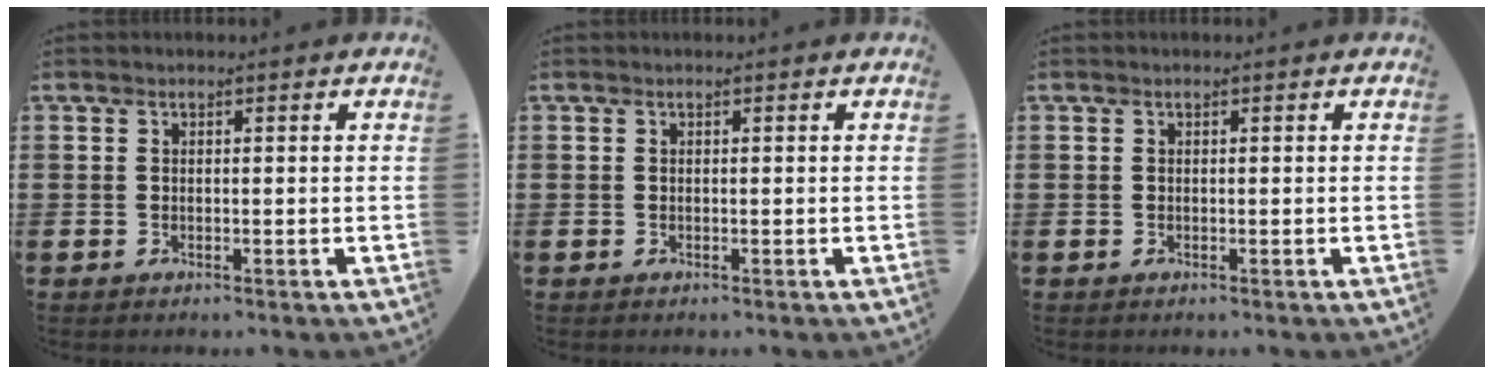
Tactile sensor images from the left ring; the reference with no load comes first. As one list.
[{"total": 0.0}, {"total": 0.0}]